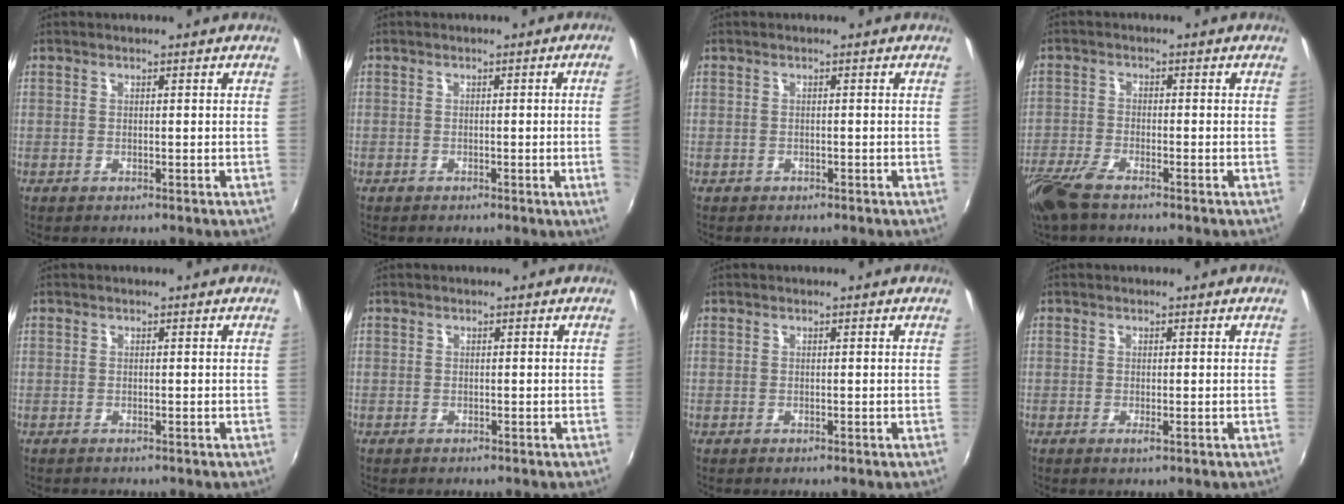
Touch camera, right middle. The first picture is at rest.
{"total": 2.9, "force": [-0.2, -1.7, 2.4], "torque": [-0.037, -0.013, 0.004]}
{"total": 0.8, "force": [-0.6, 0.6, 0.0], "torque": [-0.004, -0.001, -0.007]}
{"total": 7.4, "force": [-5.6, 2.0, 4.4], "torque": [-0.118, -0.024, -0.114]}
{"total": 0.8, "force": [-0.6, 0.5, -0.1], "torque": [-0.001, -0.001, -0.010]}
{"total": 0.0}
{"total": 0.0}
{"total": 0.7, "force": [-0.3, -0.1, 0.6], "torque": [-0.013, -0.003, -0.006]}